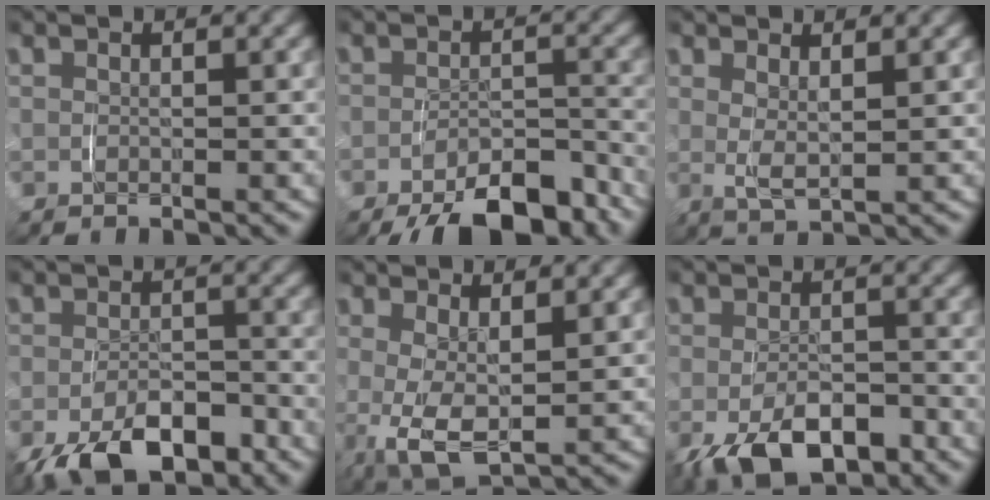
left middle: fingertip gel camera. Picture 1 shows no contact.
{"total": 8.2, "force": [-6.8, 2.7, 3.8], "torque": [-0.043, -0.004, -0.110]}
{"total": 2.5, "force": [1.0, 0.8, 2.2], "torque": [-0.045, -0.010, 0.024]}
{"total": 7.1, "force": [-4.4, 3.4, 4.4], "torque": [-0.072, -0.013, -0.069]}
{"total": 6.4, "force": [-1.4, 3.7, 5.0], "torque": [-0.123, -0.042, -0.004]}
{"total": 7.0, "force": [-3.8, 3.5, 4.7], "torque": [-0.086, -0.022, -0.051]}